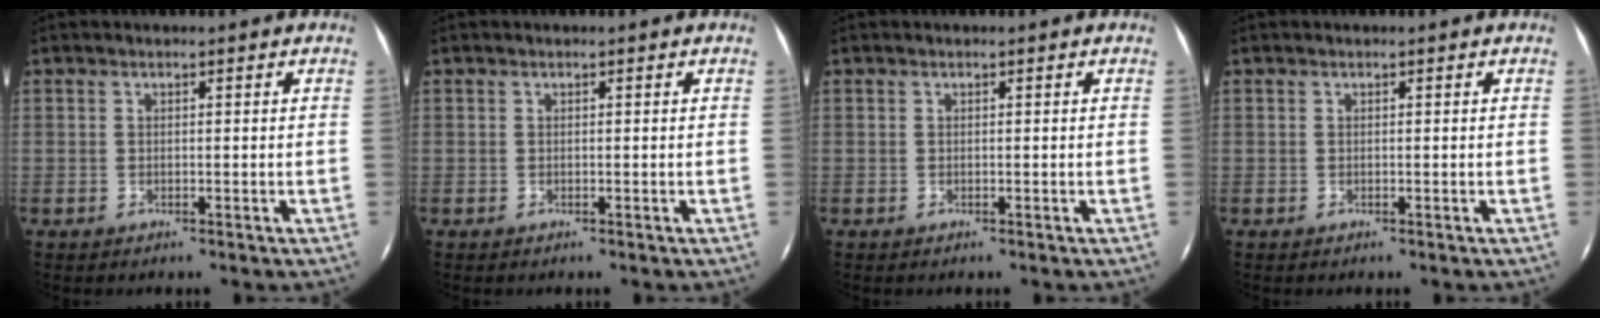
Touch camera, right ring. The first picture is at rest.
{"total": 0.0}
{"total": 0.0}
{"total": 0.0}